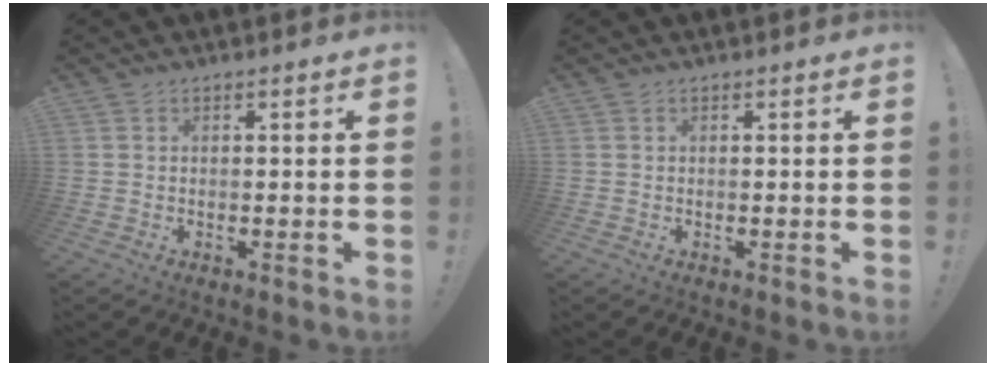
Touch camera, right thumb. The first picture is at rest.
{"total": 0.0}